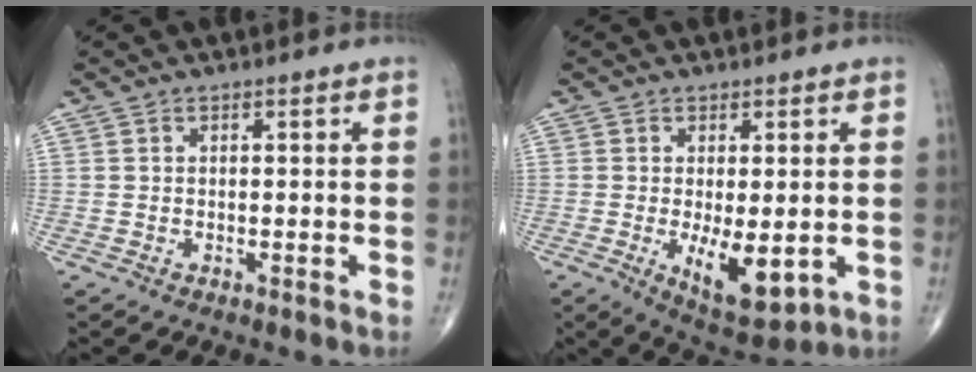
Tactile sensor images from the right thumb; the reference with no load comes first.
{"total": 8.8, "force": [-1.6, 3.7, 7.9], "torque": [-0.110, -0.023, -0.013]}